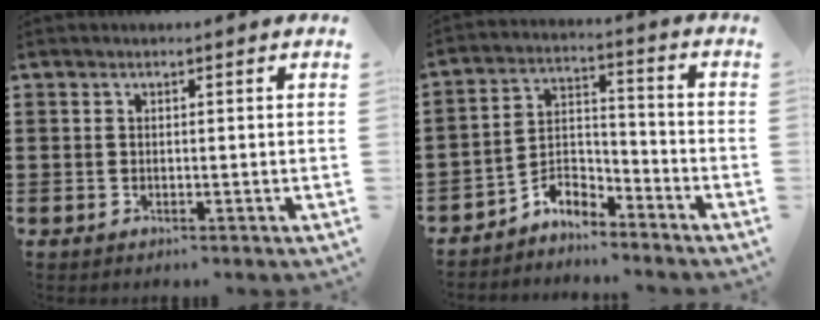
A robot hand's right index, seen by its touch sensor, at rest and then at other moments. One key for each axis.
{"total": 5.4, "fx": -4.9, "fy": 1.7, "fz": 1.2, "tx": -0.041, "ty": 0.002, "tz": -0.106}